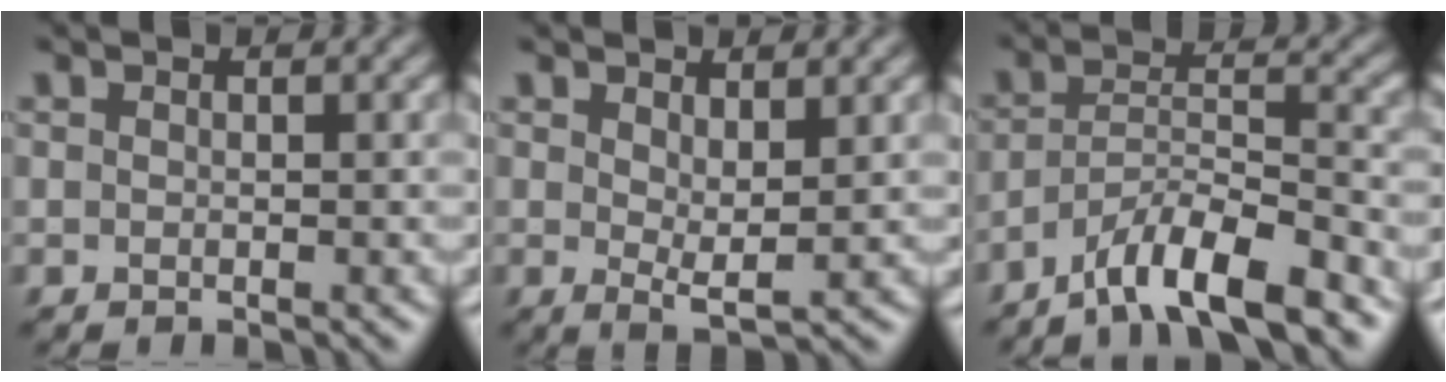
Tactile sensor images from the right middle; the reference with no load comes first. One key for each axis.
{"total": 2.5, "fx": 1.1, "fy": 0.8, "fz": 2.1, "tx": -0.038, "ty": -0.010, "tz": 0.021}
{"total": 8.3, "fx": -6.3, "fy": 1.7, "fz": 5.2, "tx": -0.082, "ty": 0.008, "tz": -0.113}